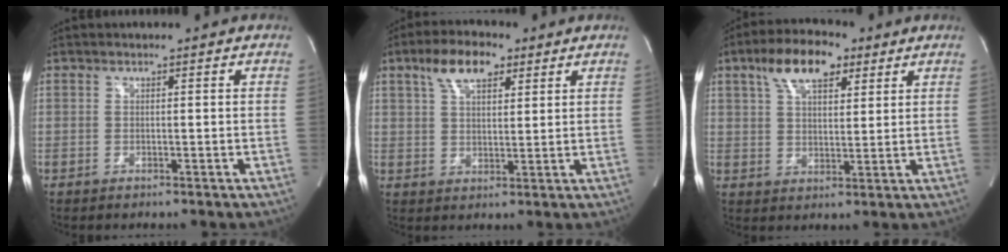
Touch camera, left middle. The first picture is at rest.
{"total": 7.5, "force": [4.3, 3.3, 5.1], "torque": [-0.099, 0.019, 0.078]}
{"total": 9.6, "force": [5.4, 4.2, 6.7], "torque": [-0.125, 0.022, 0.097]}